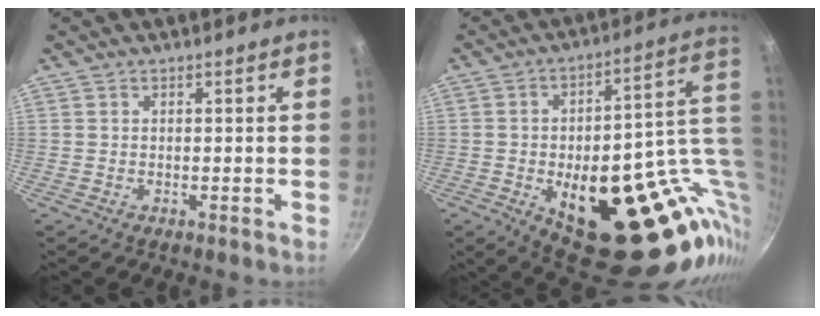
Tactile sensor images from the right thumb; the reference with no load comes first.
{"total": 33.3, "force": [-5.3, 16.1, 28.7], "torque": [-0.314, 0.006, -0.048]}